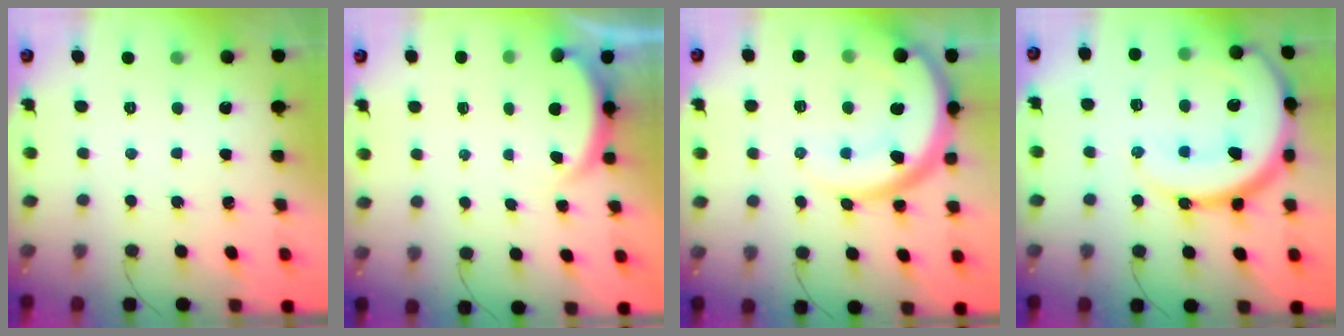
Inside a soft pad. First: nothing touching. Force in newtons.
{"total": 3.0, "press": 2.9, "slide": 0.6}
{"total": 15.3, "press": 15.2, "slide": 1.3}
{"total": 23.0, "press": 22.9, "slide": 2.4}